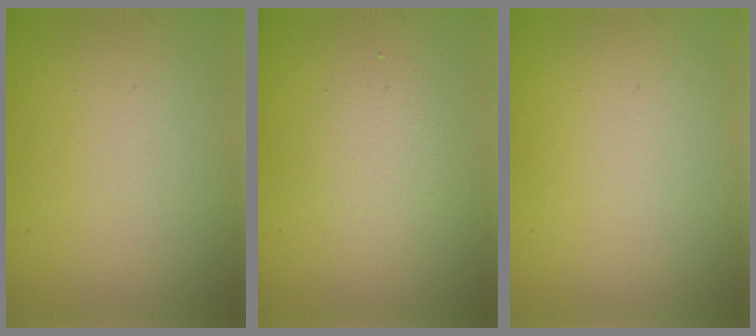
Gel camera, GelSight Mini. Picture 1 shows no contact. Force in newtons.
{"total": 1.6, "press": 1.6, "slide": 0.1}
{"total": 0.0}